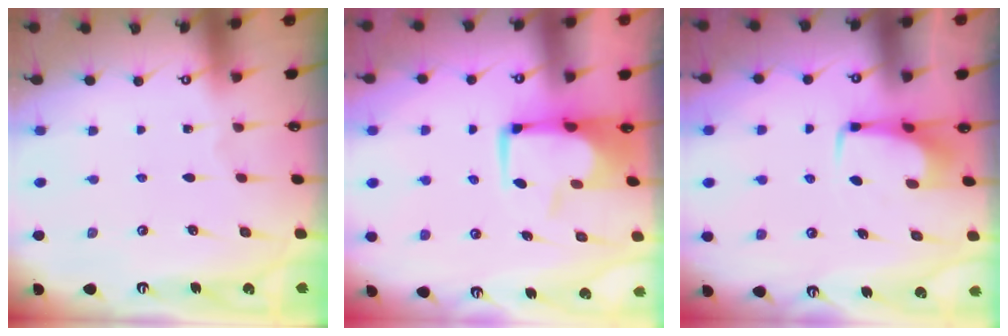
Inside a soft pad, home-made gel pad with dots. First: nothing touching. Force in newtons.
{"total": 1.0, "press": 0.2, "slide": 1.0}
{"total": 3.3, "press": 3.3, "slide": 0.4}